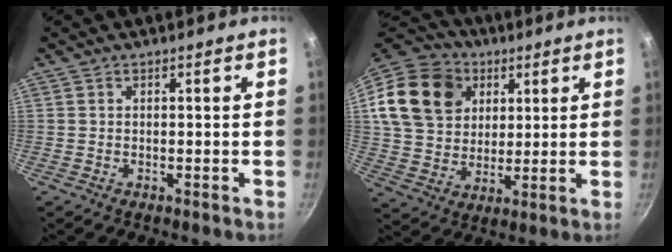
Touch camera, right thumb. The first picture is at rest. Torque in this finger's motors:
{"motor_torque": [-0.10, 0.70, 0.12, 0.11, 0.28]}